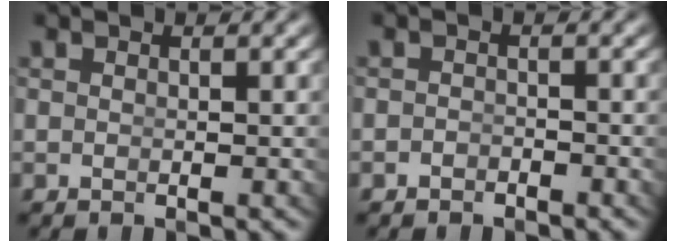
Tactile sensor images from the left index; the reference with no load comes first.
{"total": 1.3, "force": [-1.3, 0.2, -0.2], "torque": [0.002, -0.014, -0.015]}